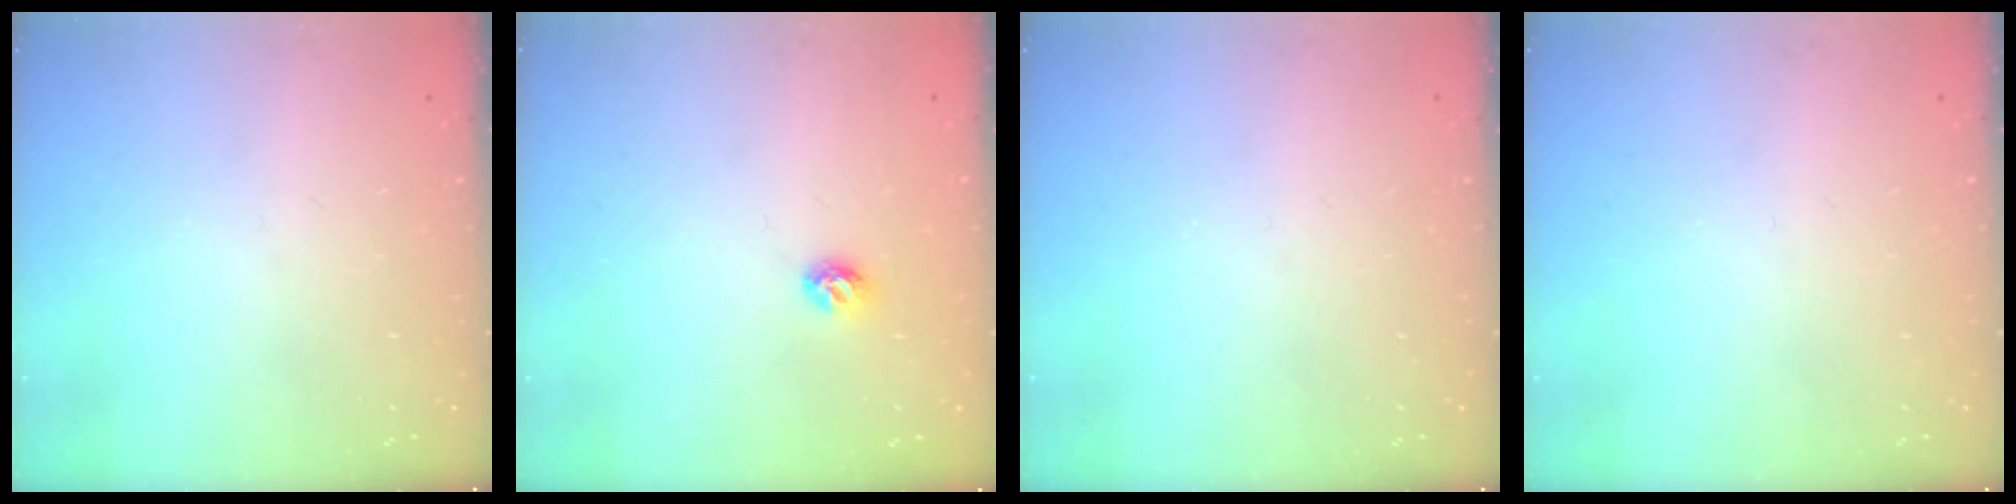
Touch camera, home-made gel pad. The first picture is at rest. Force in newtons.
{"total": 5.9, "press": 5.9, "slide": 0.8}
{"total": 0.0}
{"total": 0.0}